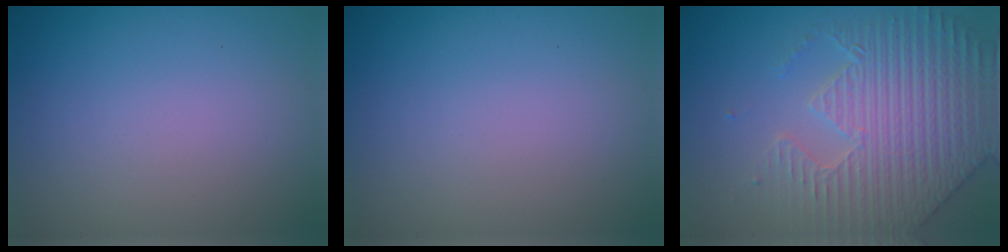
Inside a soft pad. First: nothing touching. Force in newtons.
{"total": 0.0}
{"total": 5.9, "press": 5.4, "slide": 2.5}